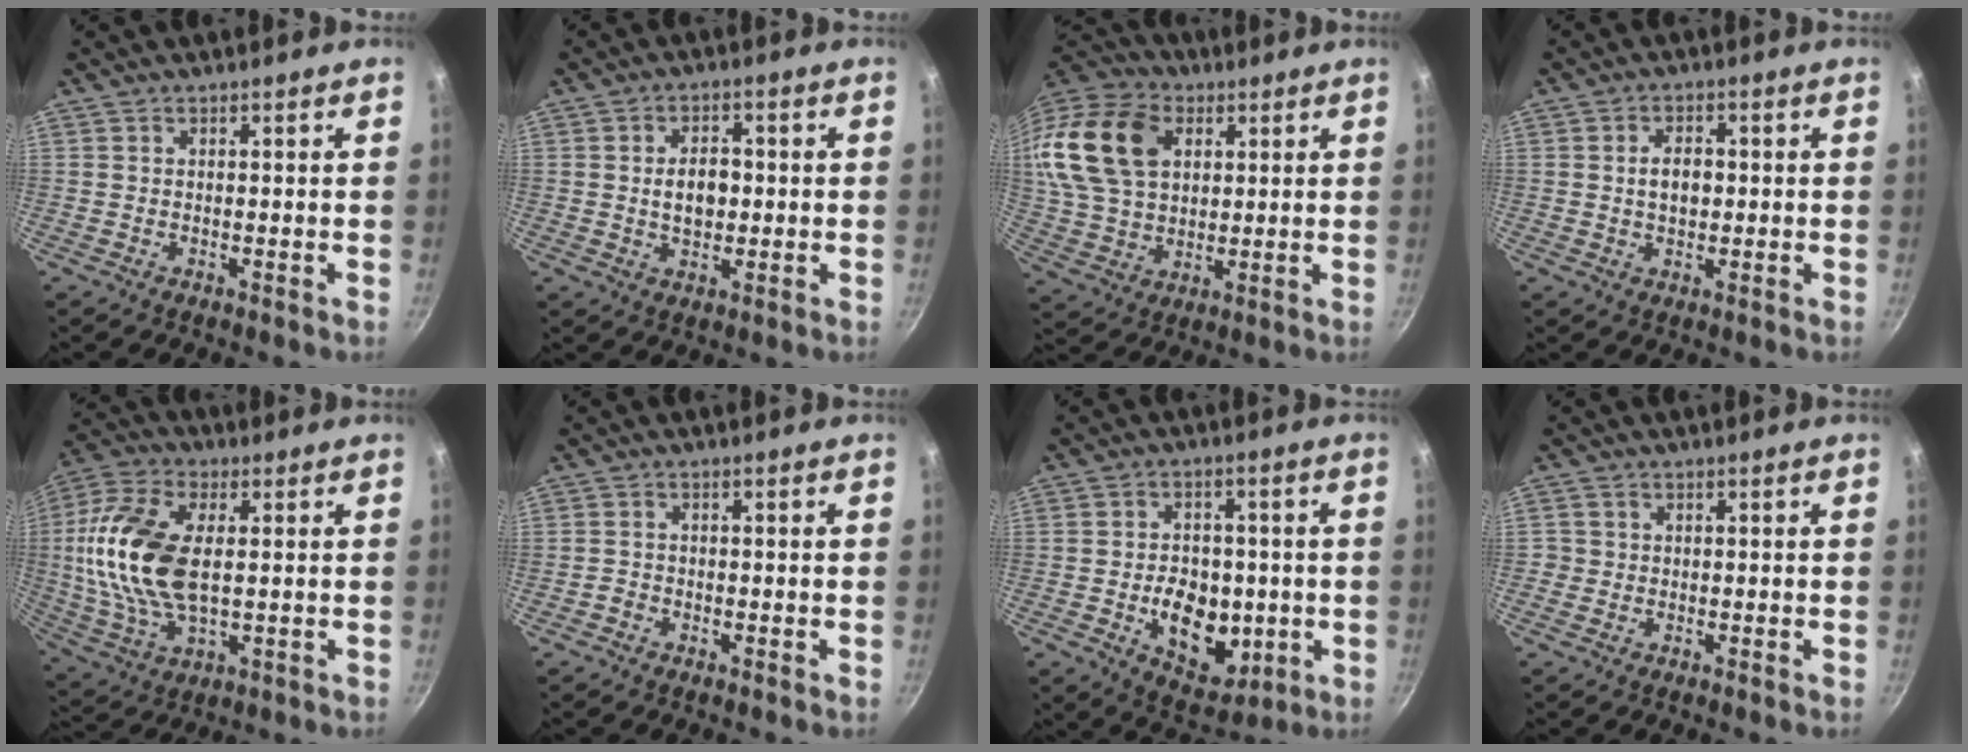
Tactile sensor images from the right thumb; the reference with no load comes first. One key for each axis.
{"total": 5.9, "fx": 0.1, "fy": 3.8, "fz": 4.5, "tx": -0.056, "ty": 0.003, "tz": 0.002}
{"total": 23.0, "fx": 6.8, "fy": 16.2, "fz": 15.0, "tx": -0.303, "ty": 0.017, "tz": 0.124}
{"total": 5.1, "fx": 0.3, "fy": 3.3, "fz": 3.9, "tx": -0.048, "ty": 0.005, "tz": 0.003}
{"total": 18.6, "fx": 1.8, "fy": 9.9, "fz": 15.6, "tx": -0.310, "ty": 0.003, "tz": 0.028}
{"total": 1.2, "fx": -0.9, "fy": 0.8, "fz": 0.2, "tx": -0.004, "ty": 0.010, "tz": -0.020}
{"total": 13.2, "fx": -2.1, "fy": 9.4, "fz": 9.1, "tx": -0.090, "ty": -0.004, "tz": -0.016}
{"total": 1.3, "fx": -0.3, "fy": 1.3, "fz": 0.2, "tx": 0.002, "ty": 0.004, "tz": -0.006}